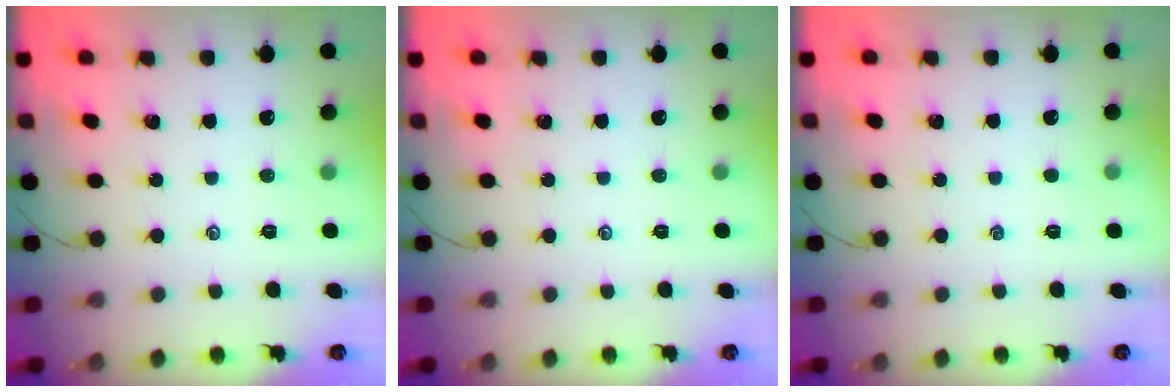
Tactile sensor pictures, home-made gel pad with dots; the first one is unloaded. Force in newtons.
{"total": 0.0}
{"total": 0.0}